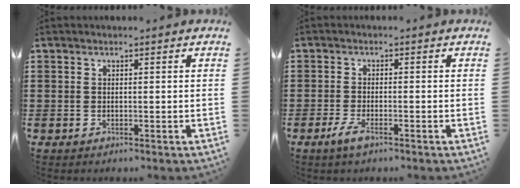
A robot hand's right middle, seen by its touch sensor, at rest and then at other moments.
{"total": 2.7, "force": [-1.5, 0.6, 2.2], "torque": [-0.051, -0.005, -0.032]}